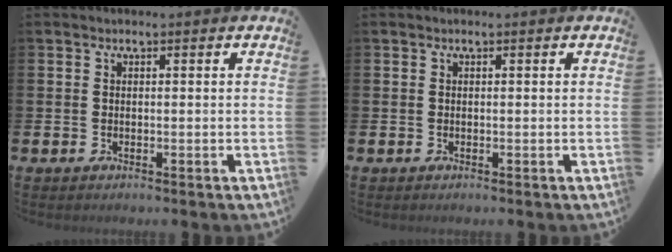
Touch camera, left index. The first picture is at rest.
{"total": 0.0}